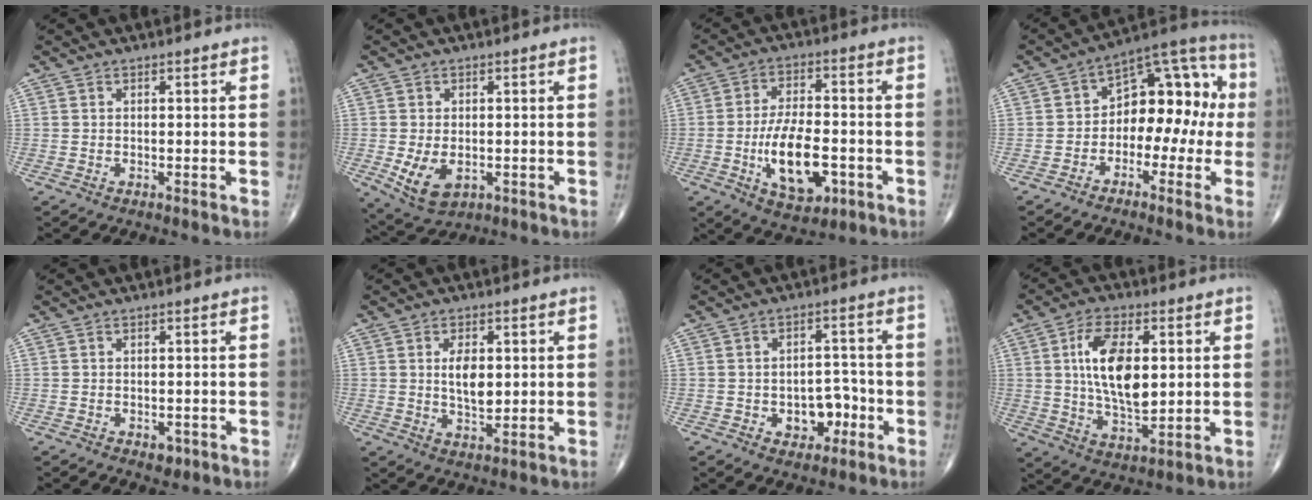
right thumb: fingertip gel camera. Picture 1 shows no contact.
{"total": 7.1, "force": [-1.5, 4.5, 5.3], "torque": [-0.091, -0.009, -0.013]}
{"total": 13.0, "force": [-3.6, 6.5, 10.7], "torque": [-0.171, 0.014, -0.055]}
{"total": 14.0, "force": [-1.2, 8.9, 10.8], "torque": [-0.103, 0.056, -0.033]}
{"total": 2.0, "force": [-0.9, 1.3, 1.2], "torque": [-0.008, 0.000, -0.008]}
{"total": 6.1, "force": [0.9, 3.2, 5.1], "torque": [-0.078, -0.009, 0.017]}
{"total": 7.0, "force": [-2.3, 4.9, 4.4], "torque": [-0.027, 0.028, -0.028]}
{"total": 13.6, "force": [2.3, 6.6, 11.7], "torque": [-0.199, -0.013, 0.044]}